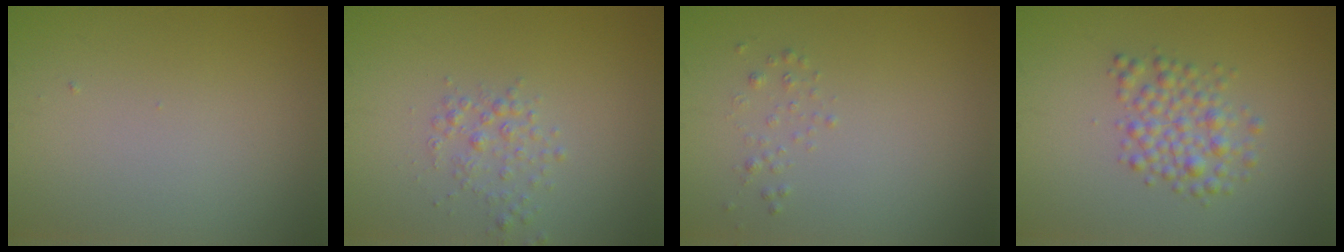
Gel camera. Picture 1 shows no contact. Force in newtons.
{"total": 1.7, "press": 1.7, "slide": 0.1}
{"total": 0.7, "press": 0.7, "slide": 0.0}
{"total": 3.1, "press": 3.1, "slide": 0.1}